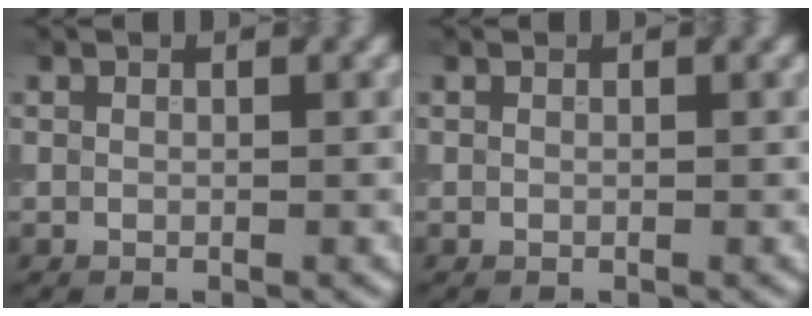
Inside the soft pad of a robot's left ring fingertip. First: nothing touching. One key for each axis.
{"total": 0.0}